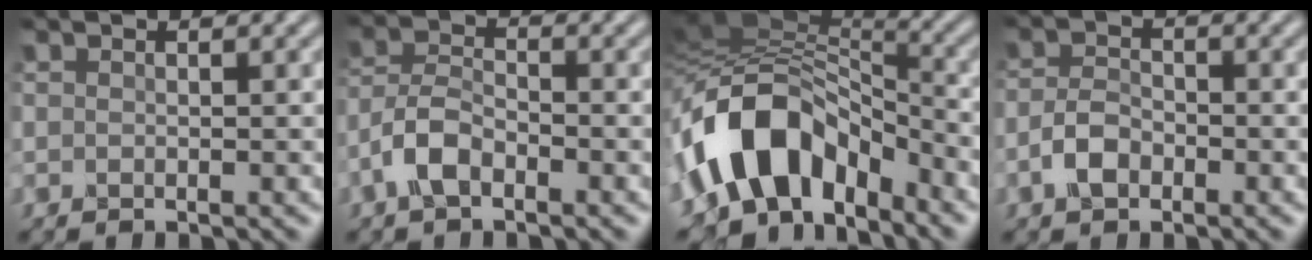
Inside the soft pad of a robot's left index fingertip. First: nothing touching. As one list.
[{"total": 3.2, "force": [-2.1, 1.3, 2.1], "torque": [-0.050, 0.012, -0.050]}, {"total": 10.2, "force": [-4.4, 6.1, 7.0], "torque": [-0.121, 0.024, -0.085]}, {"total": 2.3, "force": [-1.4, 1.2, 1.4], "torque": [-0.031, 0.012, -0.032]}]